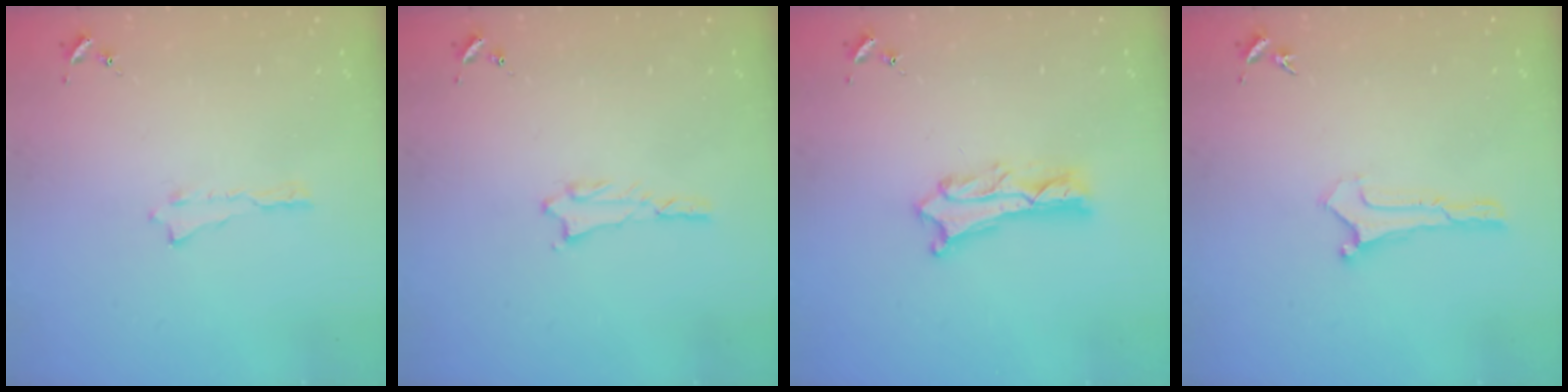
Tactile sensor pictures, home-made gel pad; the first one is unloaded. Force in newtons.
{"total": 0.9, "press": 0.9, "slide": 0.2}
{"total": 2.6, "press": 2.6, "slide": 0.3}
{"total": 0.0}